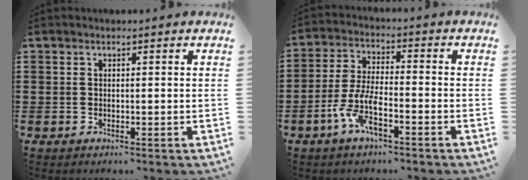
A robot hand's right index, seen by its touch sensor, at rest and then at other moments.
{"total": 7.2, "force": [-3.9, 2.0, 5.7], "torque": [-0.143, -0.010, -0.079]}